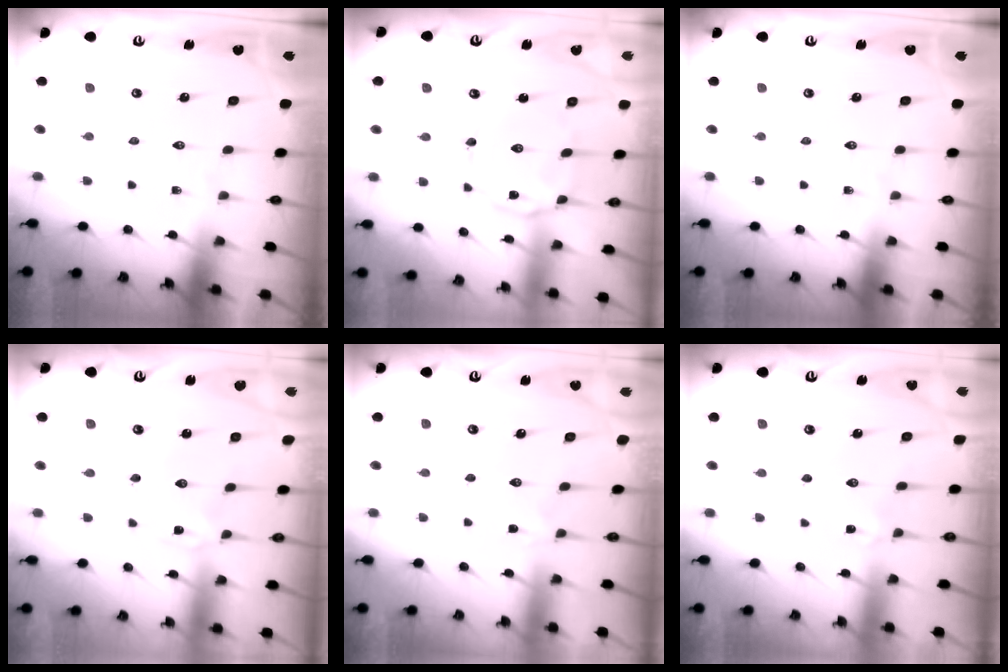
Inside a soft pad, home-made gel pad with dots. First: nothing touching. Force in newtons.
{"total": 4.7, "press": 4.7, "slide": 0.3}
{"total": 0.0}
{"total": 0.0}
{"total": 1.5, "press": 1.4, "slide": 0.6}
{"total": 1.2, "press": 1.2, "slide": 0.3}